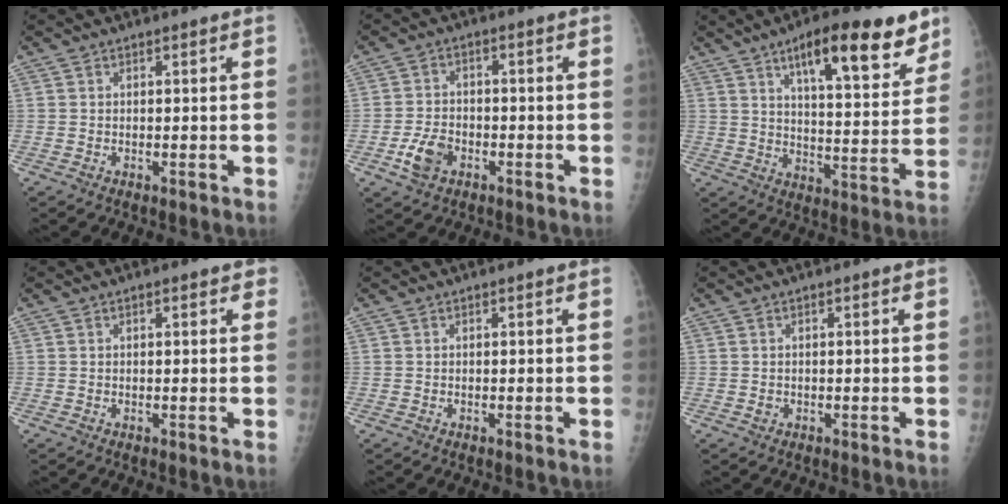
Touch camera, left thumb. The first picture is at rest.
{"total": 5.6, "force": [-2.6, 3.7, 3.2], "torque": [-0.060, 0.013, -0.047]}
{"total": 17.7, "force": [10.8, 5.5, 12.9], "torque": [-0.146, -0.050, 0.161]}
{"total": 1.6, "force": [0.8, 0.7, 1.1], "torque": [-0.007, 0.001, 0.006]}
{"total": 0.0}
{"total": 0.7, "force": [-0.2, 0.6, 0.2], "torque": [0.003, 0.000, -0.002]}